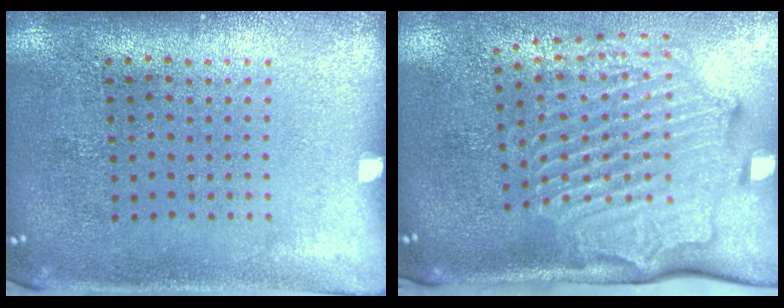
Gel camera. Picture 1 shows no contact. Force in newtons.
{"total": 2.8, "press": 2.2, "slide": 1.8}